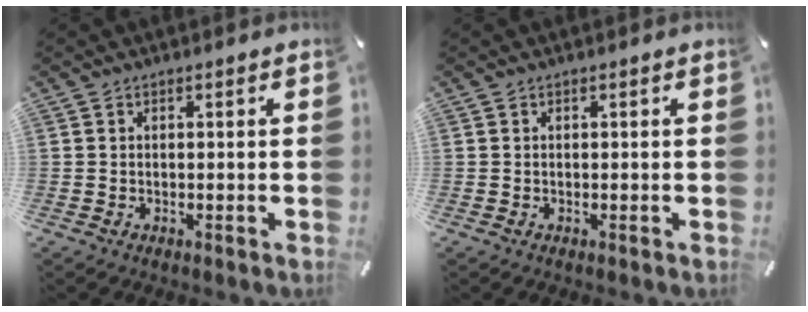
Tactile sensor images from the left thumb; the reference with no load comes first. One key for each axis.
{"total": 0.0}